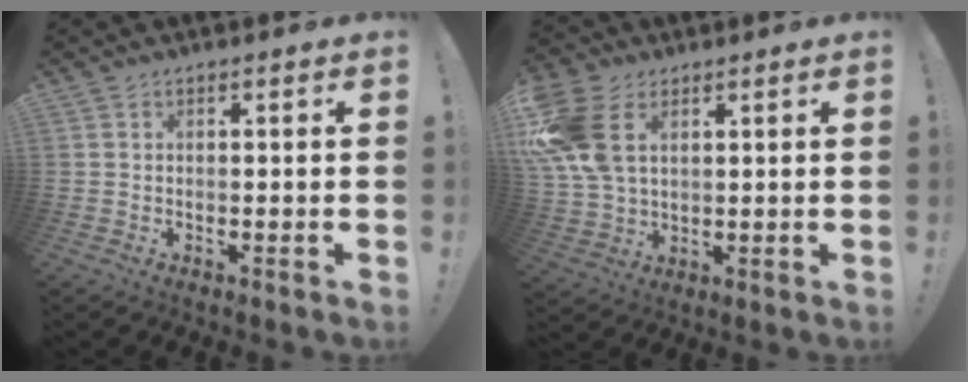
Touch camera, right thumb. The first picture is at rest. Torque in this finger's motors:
{"motor_torque": [0.55, 1.72, 1.46, 0.34, 0.19]}